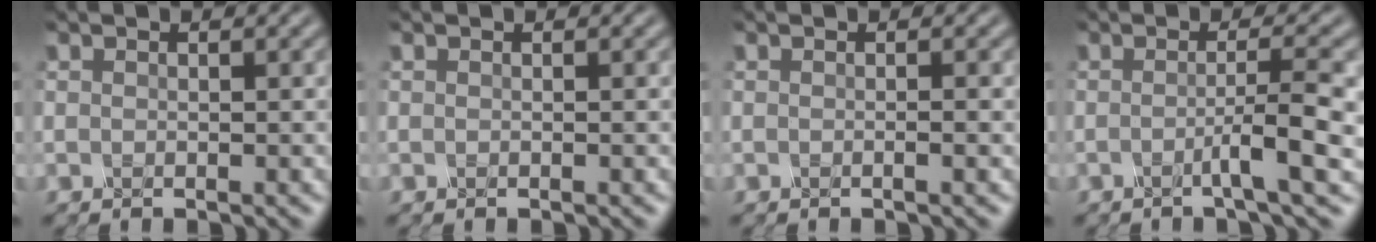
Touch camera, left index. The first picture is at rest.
{"total": 0.0}
{"total": 1.0, "force": [-0.3, 0.3, 0.8], "torque": [-0.010, 0.005, -0.011]}
{"total": 4.1, "force": [-1.0, 0.6, 4.0], "torque": [-0.060, -0.003, -0.022]}